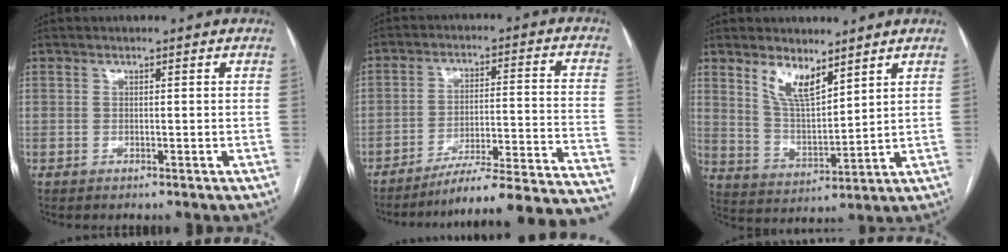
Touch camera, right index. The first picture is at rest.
{"total": 23.3, "force": [-20.8, -0.3, 10.4], "torque": [-0.061, 0.007, -0.282]}
{"total": 7.3, "force": [5.1, 2.2, 4.7], "torque": [-0.098, -0.009, 0.105]}